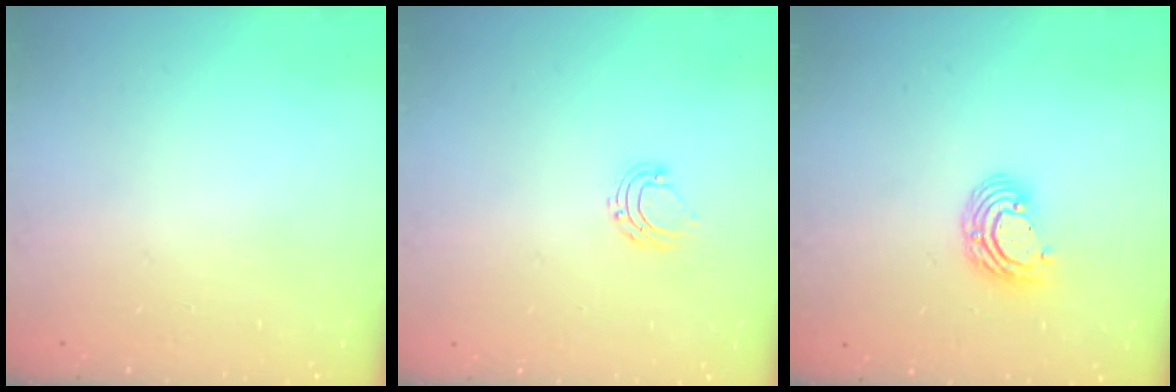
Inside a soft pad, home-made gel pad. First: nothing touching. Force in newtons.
{"total": 5.7, "press": 5.7, "slide": 0.4}
{"total": 8.3, "press": 8.2, "slide": 1.4}